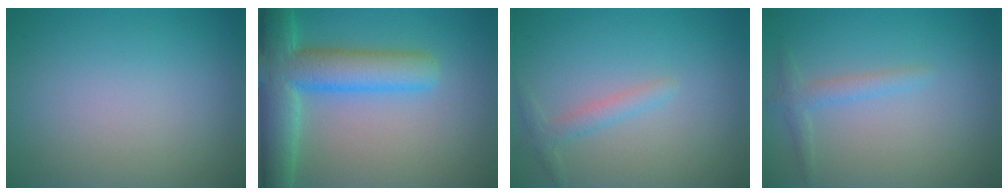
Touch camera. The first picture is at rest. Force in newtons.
{"total": 8.3, "press": 8.3, "slide": 0.7}
{"total": 1.6, "press": 1.6, "slide": 0.1}
{"total": 1.3, "press": 1.3, "slide": 0.1}